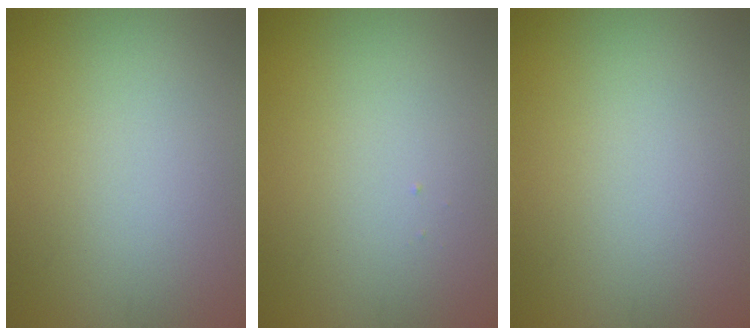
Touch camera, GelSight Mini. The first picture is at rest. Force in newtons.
{"total": 0.0}
{"total": 0.0}